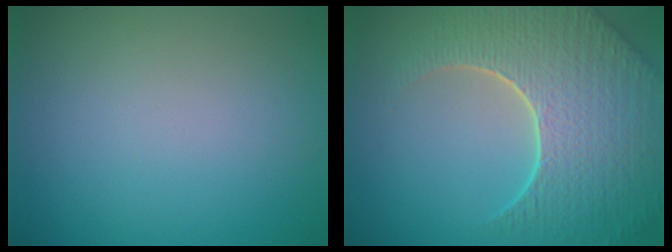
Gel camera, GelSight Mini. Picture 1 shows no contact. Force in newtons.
{"total": 9.1, "press": 6.5, "slide": 6.4}